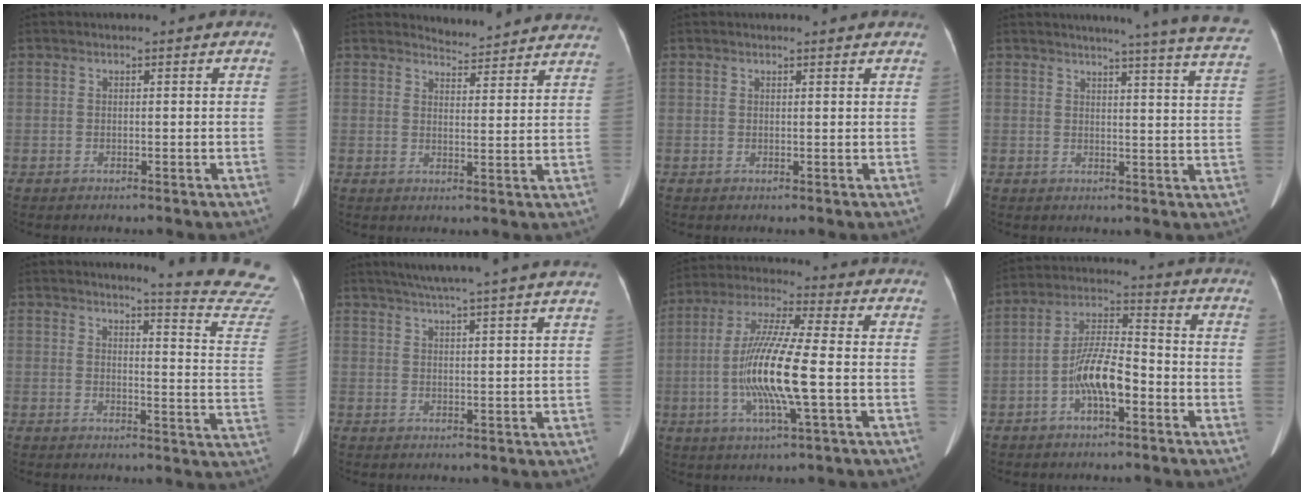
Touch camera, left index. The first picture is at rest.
{"total": 11.6, "force": [11.4, 1.3, 1.0], "torque": [0.006, -0.024, 0.117]}
{"total": 2.2, "force": [2.2, 0.2, 0.6], "torque": [-0.008, -0.002, 0.016]}
{"total": 18.5, "force": [17.0, -0.6, 7.4], "torque": [-0.093, -0.077, 0.176]}
{"total": 14.8, "force": [14.5, -1.4, 2.6], "torque": [-0.017, -0.142, 0.138]}
{"total": 17.0, "force": [14.7, -1.0, 8.5], "torque": [-0.141, 0.009, 0.186]}
{"total": 13.9, "force": [-2.3, 1.0, 13.6], "torque": [-0.274, -0.003, -0.045]}
{"total": 9.2, "force": [-3.4, 2.7, 8.1], "torque": [-0.163, 0.018, -0.061]}